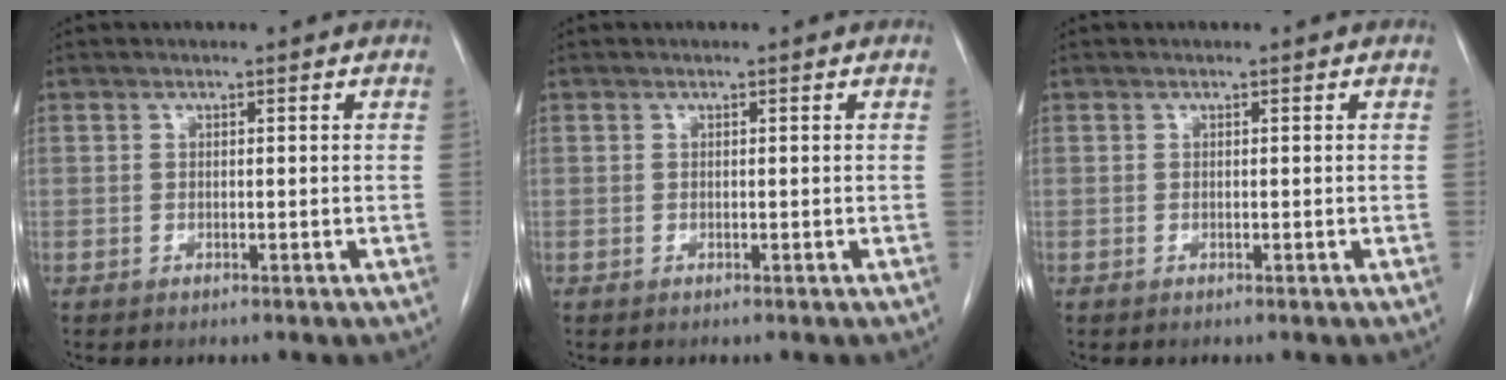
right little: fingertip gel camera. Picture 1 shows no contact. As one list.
[{"total": 0.0}, {"total": 0.0}]